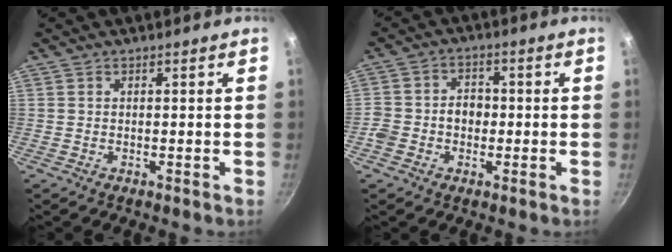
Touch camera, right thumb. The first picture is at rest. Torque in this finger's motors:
{"motor_torque": [0.87, 0.83, 0.44, 0.28, 0.00]}